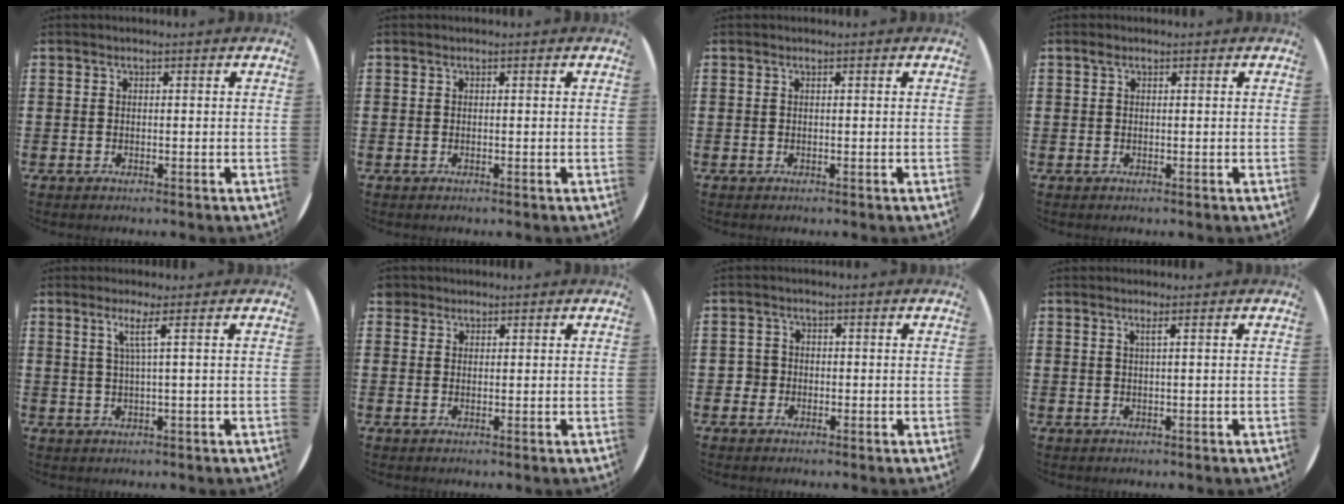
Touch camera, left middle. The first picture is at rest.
{"total": 0.0}
{"total": 0.0}
{"total": 0.6, "force": [0.3, 0.4, 0.3], "torque": [-0.005, 0.004, 0.006]}
{"total": 2.8, "force": [1.2, -0.5, 2.5], "torque": [-0.051, -0.006, 0.017]}
{"total": 1.5, "force": [1.3, 0.8, 0.0], "torque": [0.005, 0.002, 0.025]}
{"total": 1.4, "force": [-0.2, 1.3, 0.1], "torque": [-0.005, 0.007, -0.008]}
{"total": 1.0, "force": [0.4, -0.2, 0.9], "torque": [-0.014, -0.003, 0.006]}